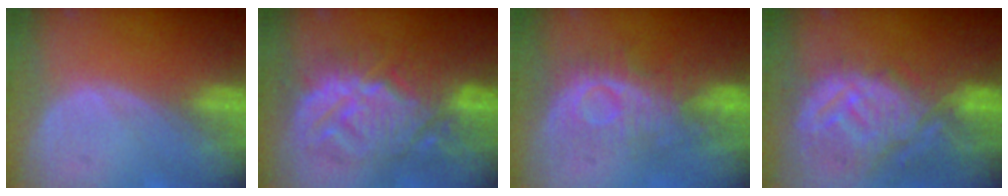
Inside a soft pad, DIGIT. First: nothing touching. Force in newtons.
{"total": 11.5, "press": 11.5, "slide": 1.0}
{"total": 8.7, "press": 8.5, "slide": 2.0}
{"total": 12.7, "press": 11.2, "slide": 5.9}